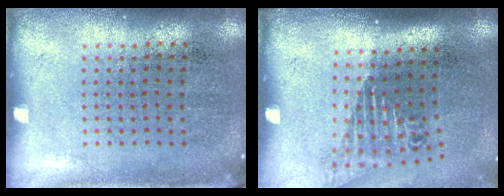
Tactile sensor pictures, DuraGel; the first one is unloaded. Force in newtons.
{"total": 1.7, "press": 1.3, "slide": 1.2}